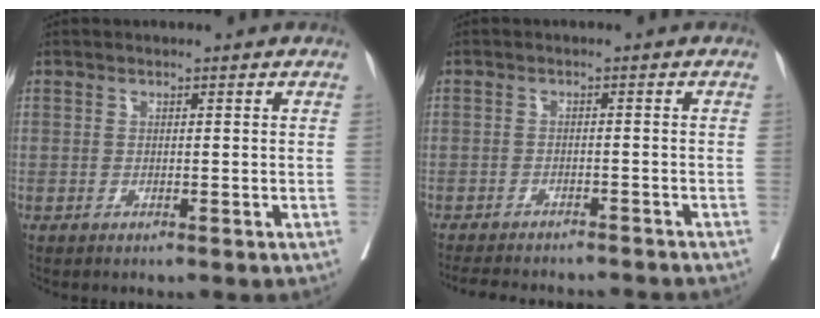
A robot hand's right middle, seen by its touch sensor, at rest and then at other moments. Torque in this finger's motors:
{"motor_torque": [0.10, -0.18, 0.05, 0.03]}